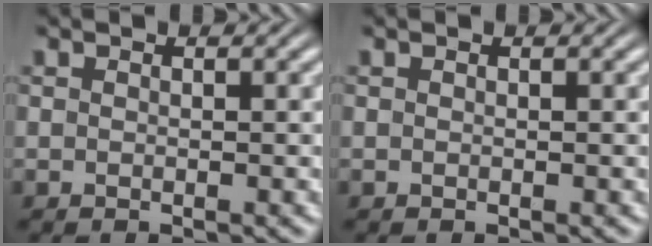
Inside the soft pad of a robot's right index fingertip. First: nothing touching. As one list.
[{"total": 0.0}]